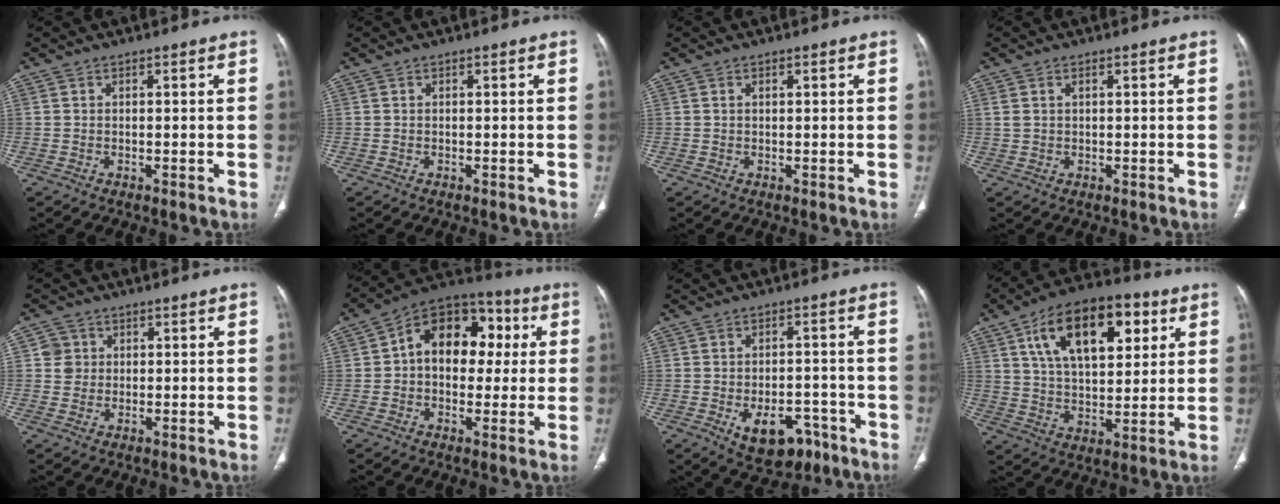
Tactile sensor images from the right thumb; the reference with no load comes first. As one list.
[{"total": 0.0}, {"total": 0.7, "force": [0.3, 0.3, 0.5], "torque": [-0.011, 0.003, 0.005]}, {"total": 1.6, "force": [0.6, 0.9, 1.1], "torque": [-0.032, 0.009, 0.020]}, {"total": 3.1, "force": [0.7, 3.0, 0.4], "torque": [0.014, 0.002, 0.008]}, {"total": 16.0, "force": [2.4, 11.2, 11.2], "torque": [-0.119, 0.033, 0.023]}, {"total": 10.0, "force": [-4.9, 6.2, 6.2], "torque": [-0.069, 0.028, -0.058]}, {"total": 20.1, "force": [8.0, 10.5, 15.2], "torque": [-0.213, -0.010, 0.130]}]